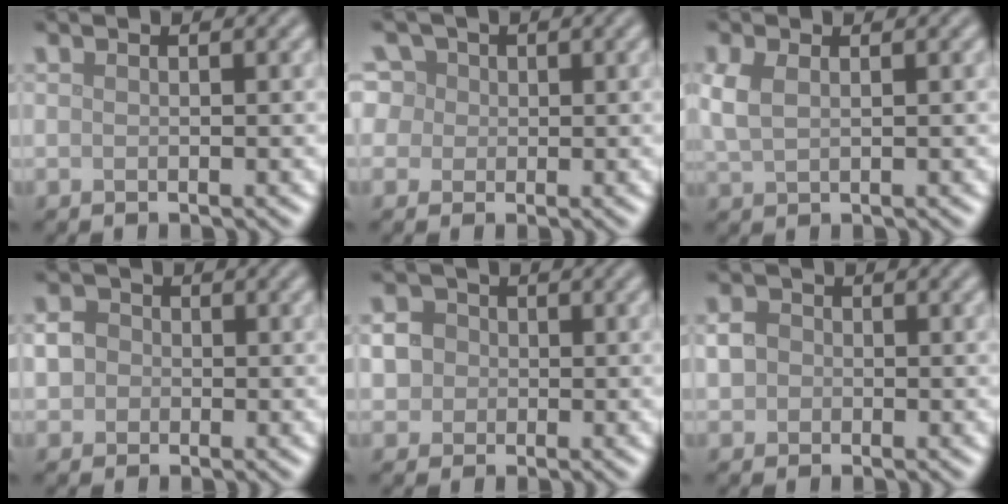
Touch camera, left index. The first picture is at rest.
{"total": 7.5, "force": [3.4, 5.8, 3.4], "torque": [-0.050, 0.035, 0.019]}
{"total": 2.4, "force": [0.7, 1.4, 1.8], "torque": [-0.048, 0.003, 0.017]}
{"total": 2.8, "force": [0.1, 2.5, 1.2], "torque": [-0.008, 0.010, -0.010]}
{"total": 5.2, "force": [0.4, 4.8, 2.0], "torque": [-0.036, 0.032, -0.013]}
{"total": 1.9, "force": [0.0, 1.8, 0.8], "torque": [-0.011, 0.002, -0.007]}